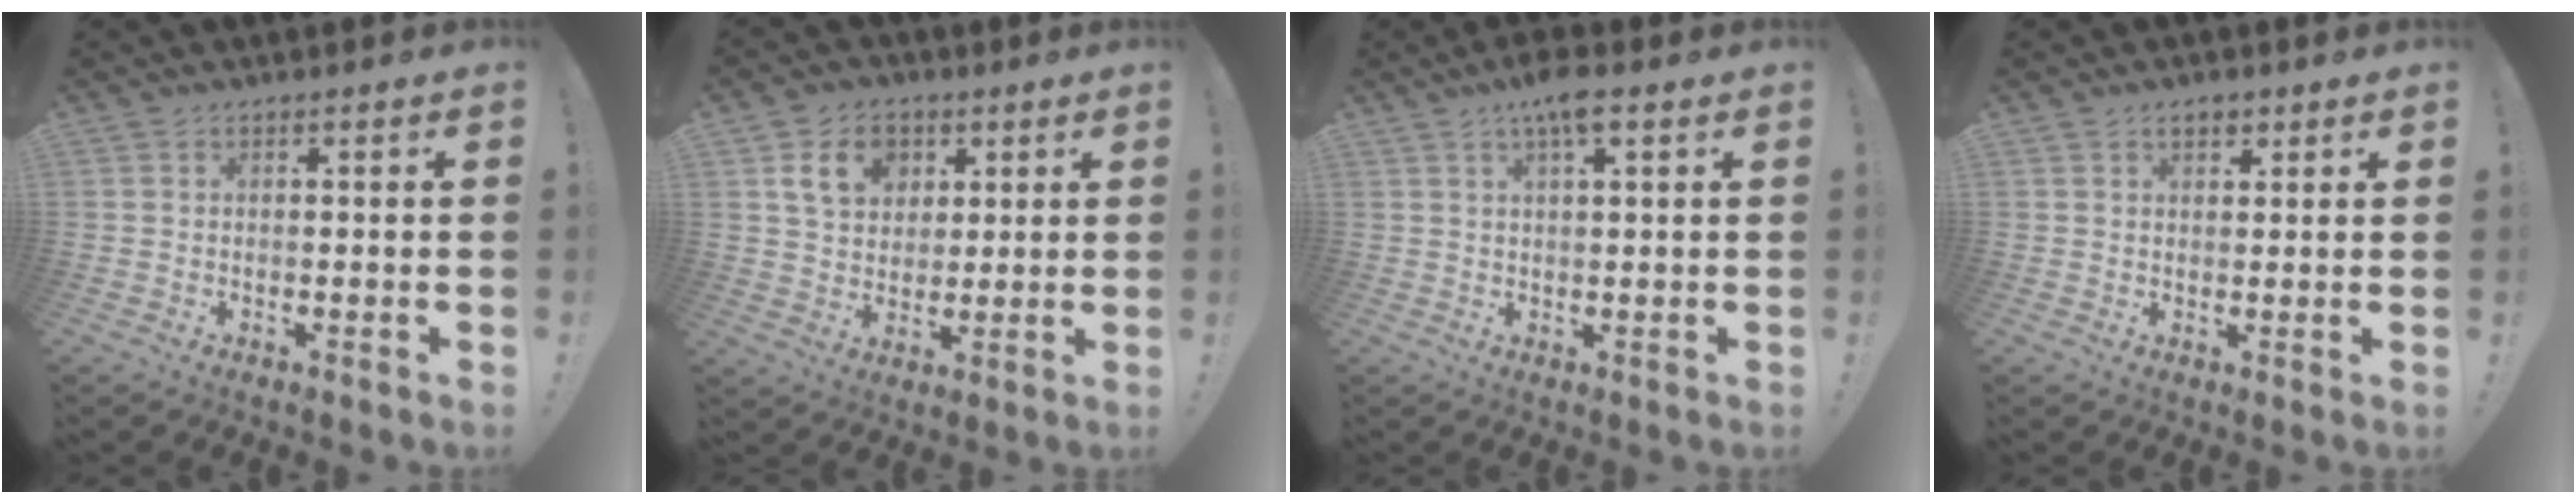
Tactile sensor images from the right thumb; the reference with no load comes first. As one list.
[{"total": 10.9, "force": [4.4, 8.6, 5.1], "torque": [-0.080, -0.007, 0.087]}, {"total": 6.3, "force": [3.4, 1.6, 5.1], "torque": [-0.085, -0.010, 0.054]}, {"total": 2.8, "force": [1.7, 1.6, 1.6], "torque": [-0.019, -0.004, 0.028]}]